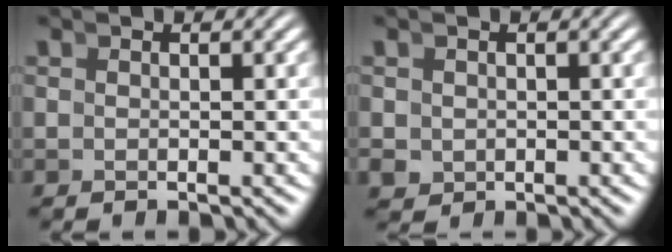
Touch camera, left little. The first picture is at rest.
{"total": 2.0, "force": [-0.6, 1.9, 0.6], "torque": [-0.023, -0.022, 0.001]}